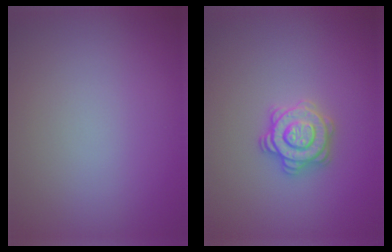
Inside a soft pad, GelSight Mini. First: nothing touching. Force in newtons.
{"total": 2.8, "press": 2.8, "slide": 0.2}